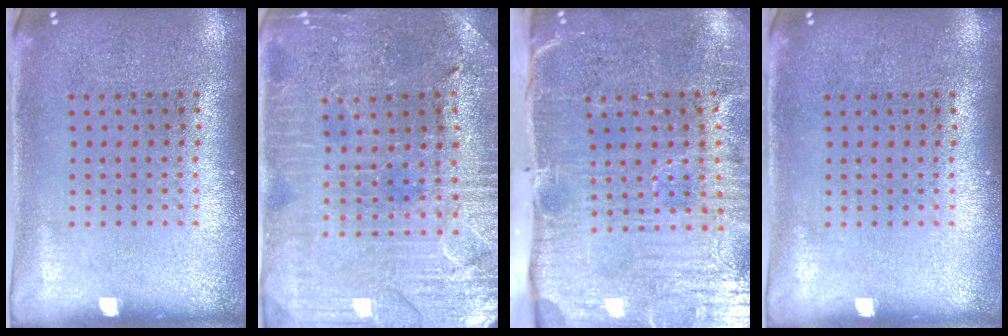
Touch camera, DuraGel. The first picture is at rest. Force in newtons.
{"total": 1.8, "press": 1.8, "slide": 0.4}
{"total": 5.4, "press": 4.4, "slide": 3.1}
{"total": 0.0}